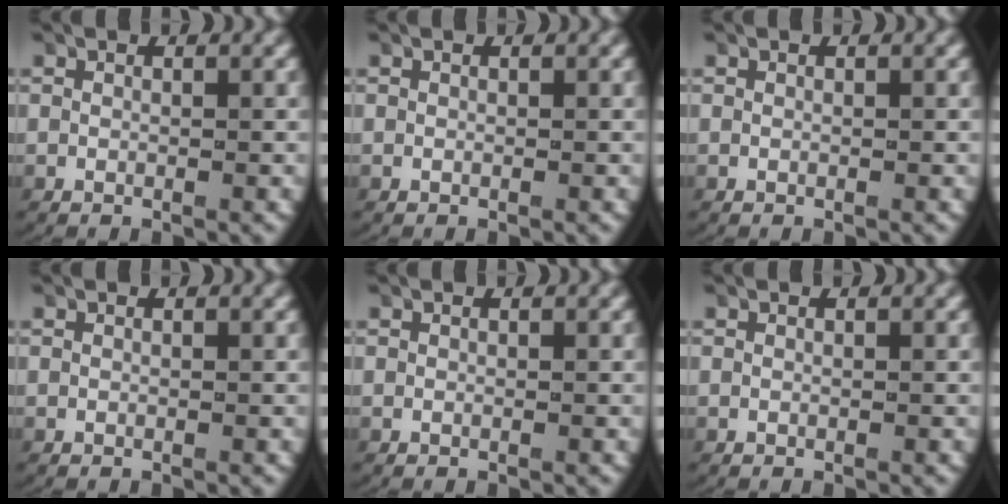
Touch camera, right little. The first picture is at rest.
{"total": 0.0}
{"total": 0.0}
{"total": 0.0}
{"total": 0.0}
{"total": 0.0}